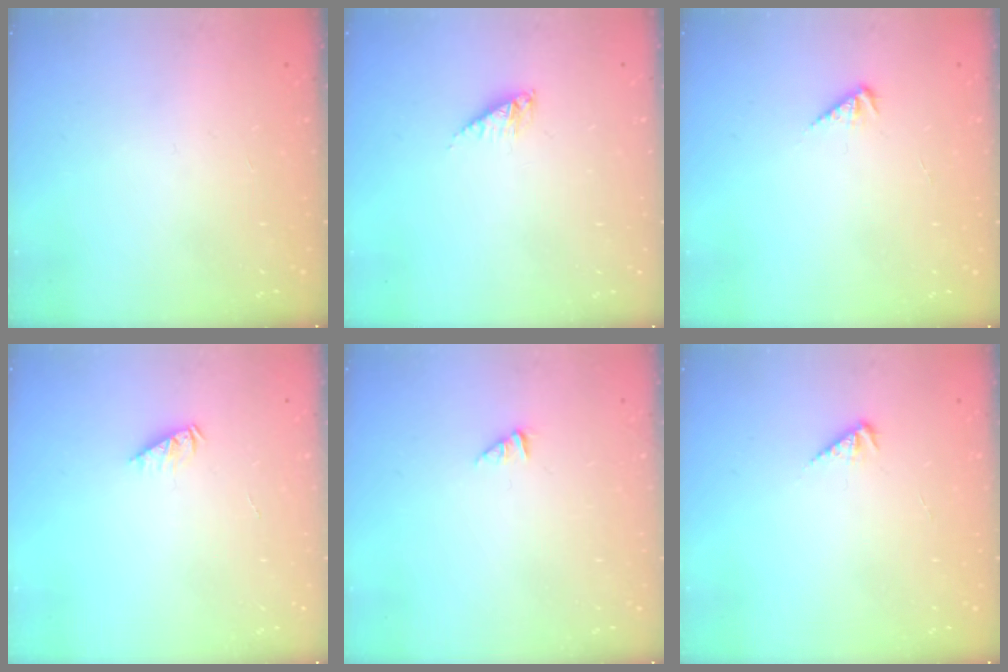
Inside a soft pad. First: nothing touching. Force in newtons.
{"total": 4.3, "press": 4.3, "slide": 0.3}
{"total": 2.3, "press": 2.3, "slide": 0.2}
{"total": 2.1, "press": 2.1, "slide": 0.3}
{"total": 0.0}
{"total": 2.3, "press": 2.3, "slide": 0.2}